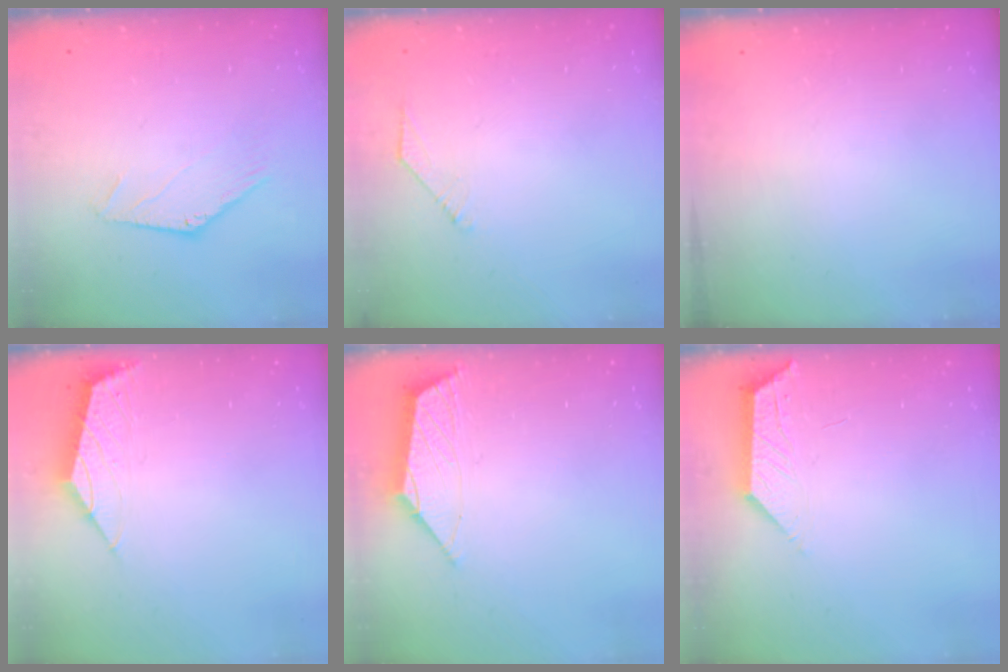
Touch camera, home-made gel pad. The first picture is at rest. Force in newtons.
{"total": 3.0, "press": 2.9, "slide": 0.7}
{"total": 0.0}
{"total": 2.3, "press": 2.2, "slide": 0.6}
{"total": 2.9, "press": 2.8, "slide": 0.6}
{"total": 1.8, "press": 1.7, "slide": 0.3}